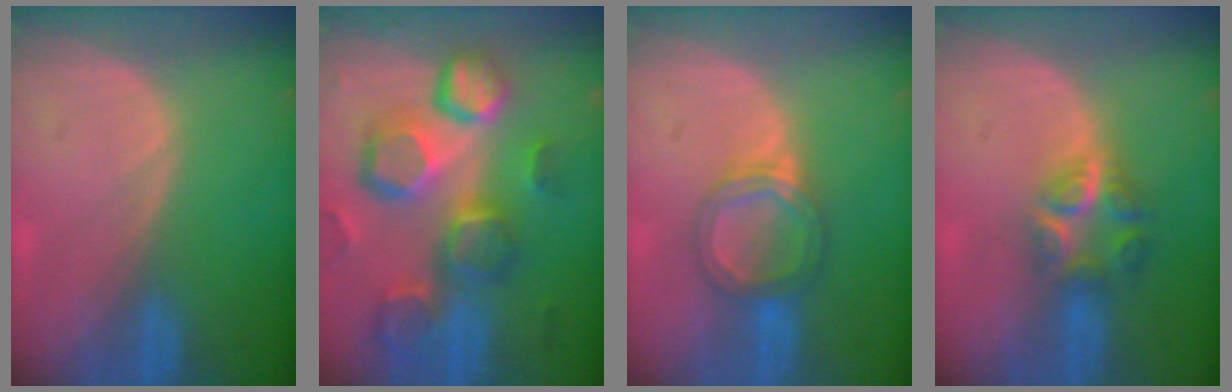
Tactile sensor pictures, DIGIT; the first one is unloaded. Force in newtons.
{"total": 13.1, "press": 11.4, "slide": 6.4}
{"total": 5.3, "press": 5.0, "slide": 1.7}
{"total": 5.9, "press": 5.4, "slide": 2.5}